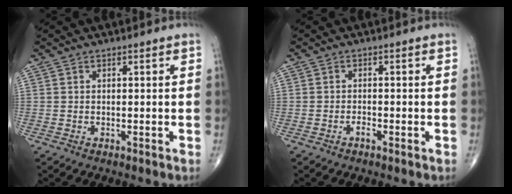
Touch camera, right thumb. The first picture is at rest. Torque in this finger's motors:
{"motor_torque": [0.46, 0.34, -0.01, -0.43, 0.02]}